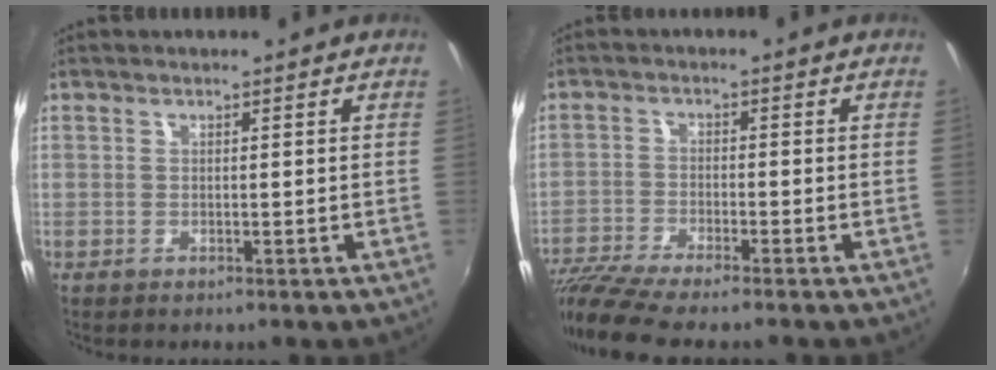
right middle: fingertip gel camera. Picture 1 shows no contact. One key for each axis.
{"total": 8.8, "fx": -7.7, "fy": 0.2, "fz": 4.2, "tx": -0.109, "ty": -0.027, "tz": -0.145}